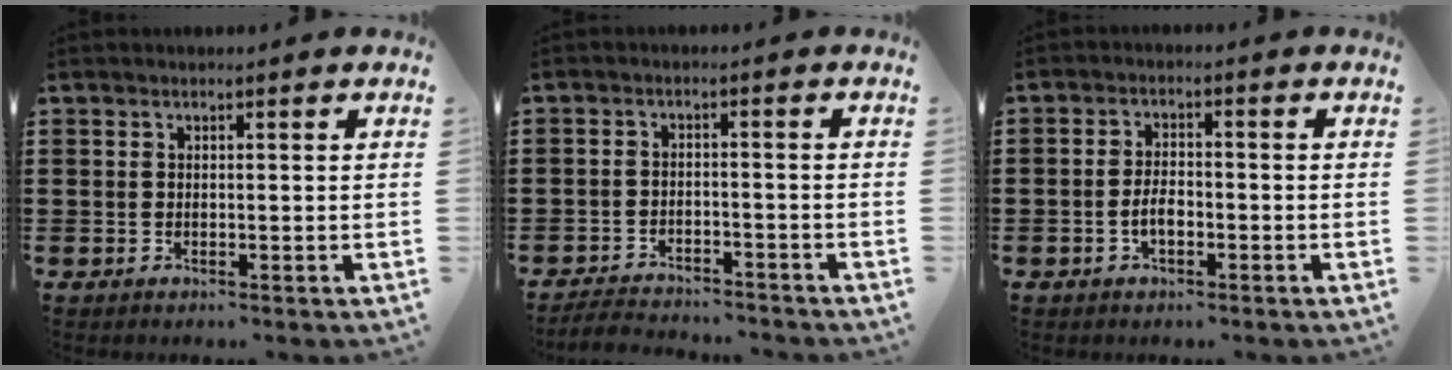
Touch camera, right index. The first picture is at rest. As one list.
[{"total": 1.3, "force": [-1.3, 0.2, 0.0], "torque": [-0.006, 0.002, -0.028]}, {"total": 3.1, "force": [-1.1, 1.5, 2.5], "torque": [-0.061, 0.000, -0.025]}]